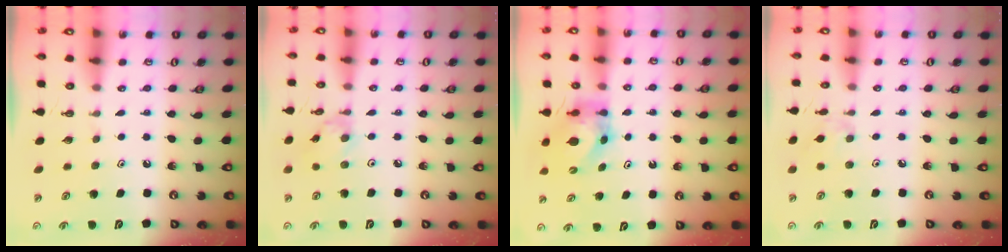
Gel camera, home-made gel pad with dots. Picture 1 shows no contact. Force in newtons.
{"total": 2.1, "press": 2.1, "slide": 0.2}
{"total": 5.8, "press": 5.8, "slide": 0.5}
{"total": 3.4, "press": 3.3, "slide": 0.7}